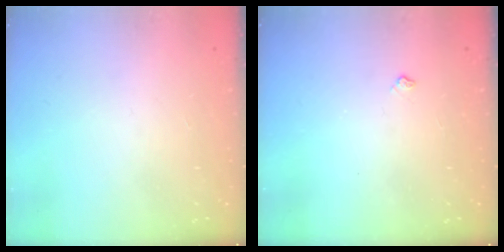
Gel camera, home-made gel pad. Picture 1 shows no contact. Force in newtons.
{"total": 3.9, "press": 3.9, "slide": 0.6}